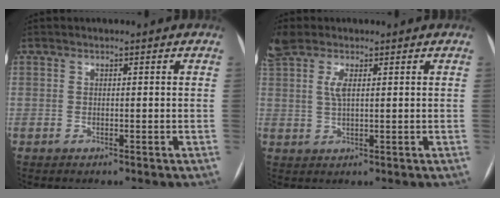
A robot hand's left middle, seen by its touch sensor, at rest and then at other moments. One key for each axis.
{"total": 4.9, "fx": 2.4, "fy": 1.8, "fz": 3.9, "tx": -0.105, "ty": 0.014, "tz": 0.051}